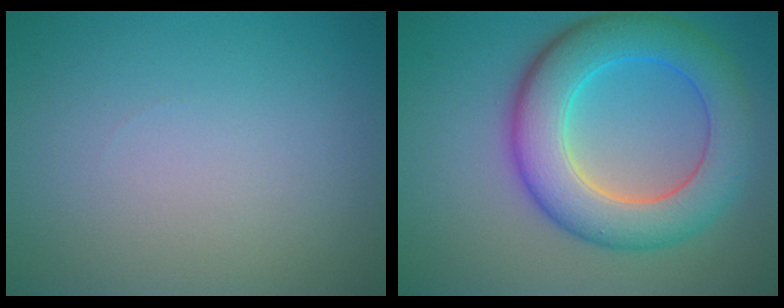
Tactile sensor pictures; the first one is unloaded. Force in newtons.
{"total": 8.5, "press": 8.5, "slide": 0.3}